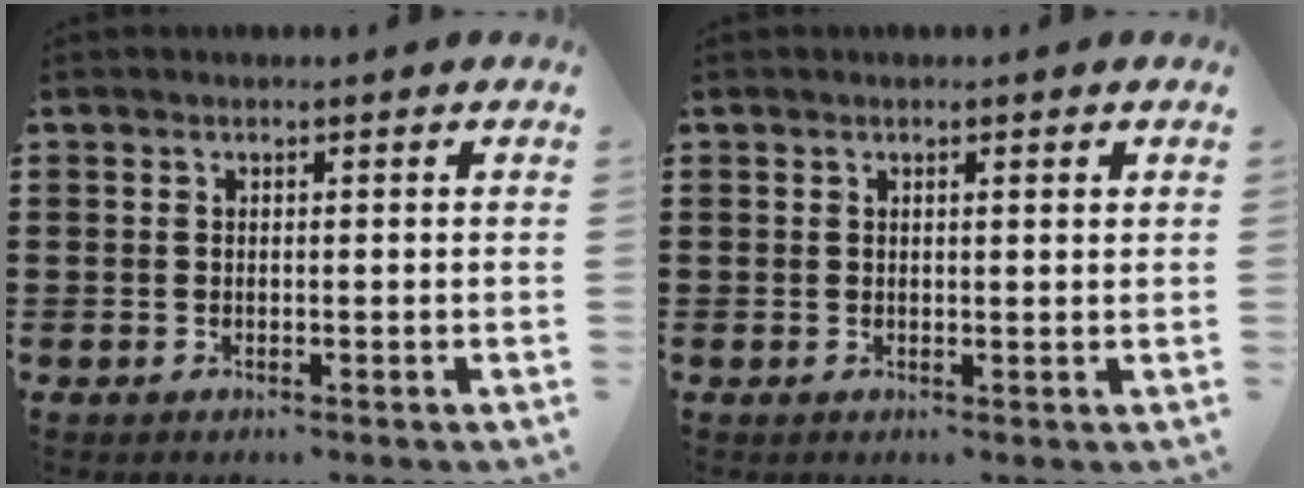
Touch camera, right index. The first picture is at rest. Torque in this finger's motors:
{"motor_torque": [-0.32, 0.10, 0.05, -0.01]}